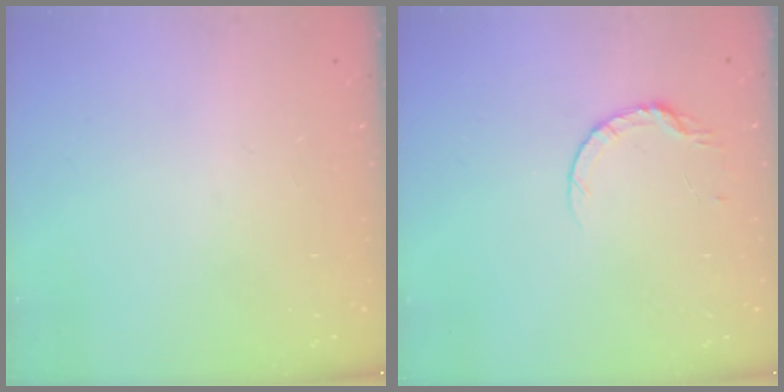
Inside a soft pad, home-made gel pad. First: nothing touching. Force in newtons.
{"total": 5.3, "press": 5.2, "slide": 0.6}